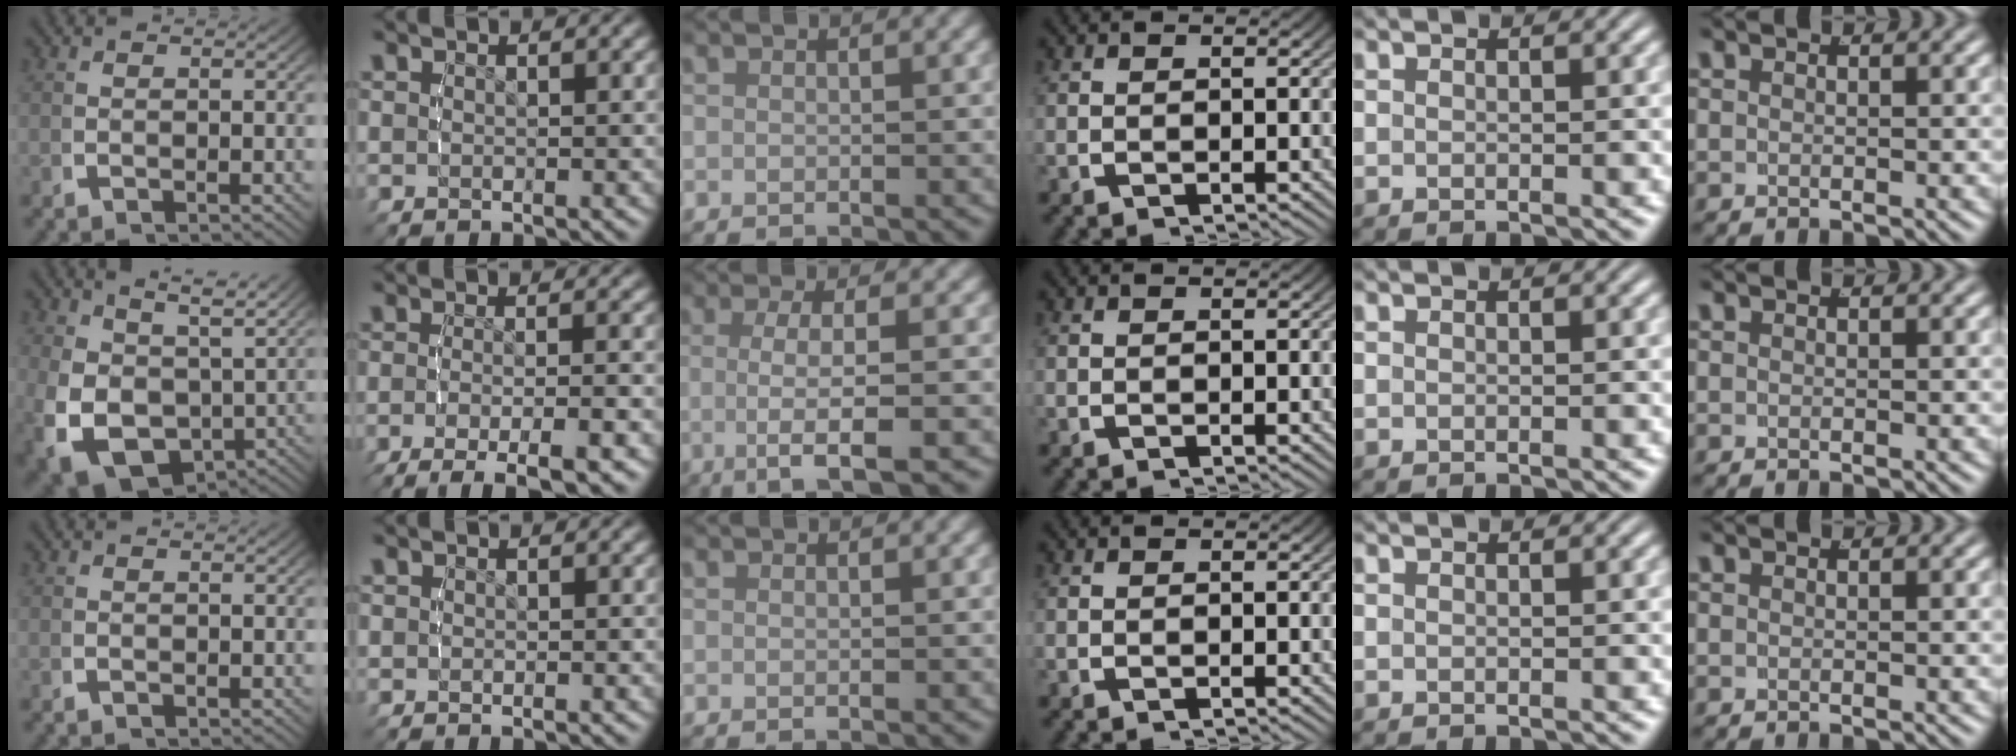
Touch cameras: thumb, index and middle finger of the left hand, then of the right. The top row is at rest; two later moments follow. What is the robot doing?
{"motion": "lift_and_place", "object": "cloth"}